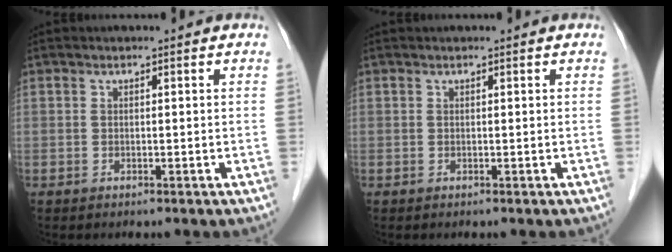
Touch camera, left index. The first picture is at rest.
{"total": 0.7, "force": [0.7, 0.0, 0.1], "torque": [-0.004, 0.015, 0.015]}